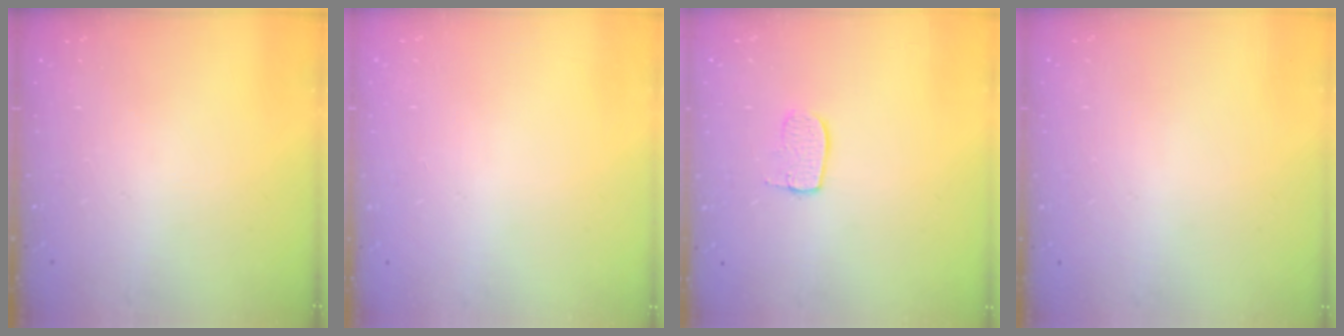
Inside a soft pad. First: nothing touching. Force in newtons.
{"total": 0.0}
{"total": 7.1, "press": 7.0, "slide": 0.4}
{"total": 0.0}